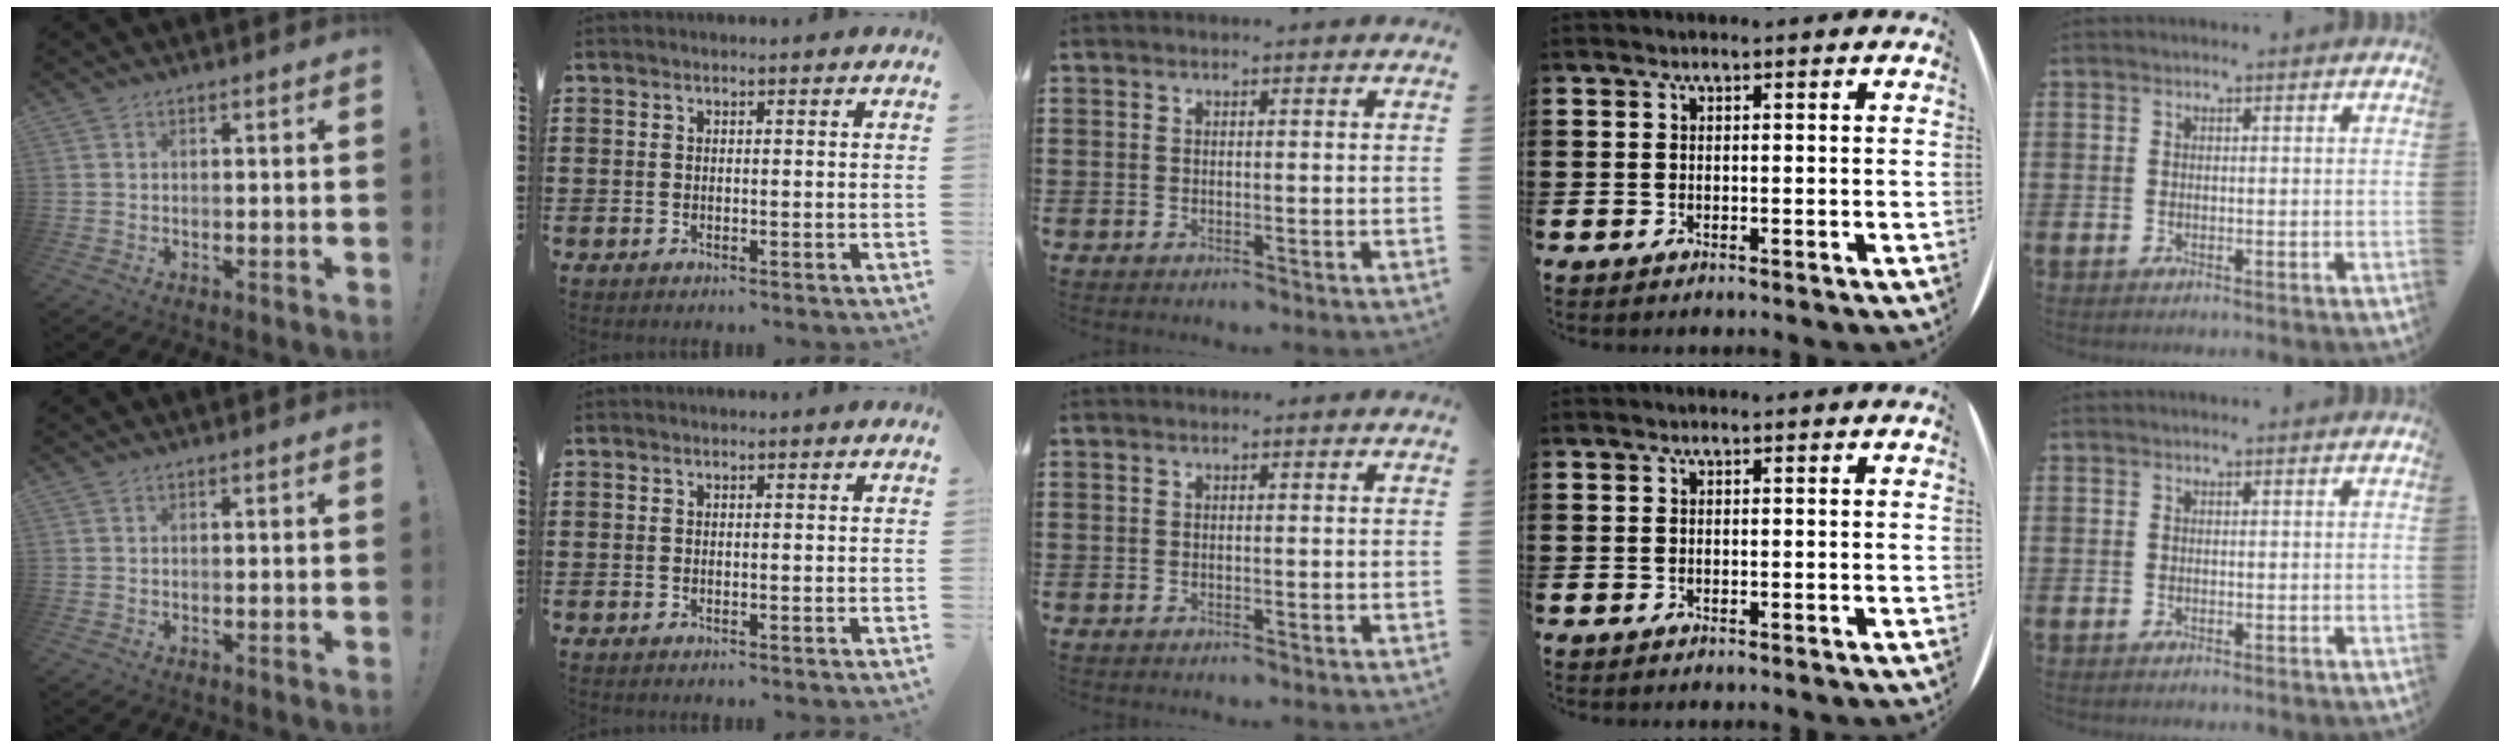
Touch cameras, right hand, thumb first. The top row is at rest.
{}